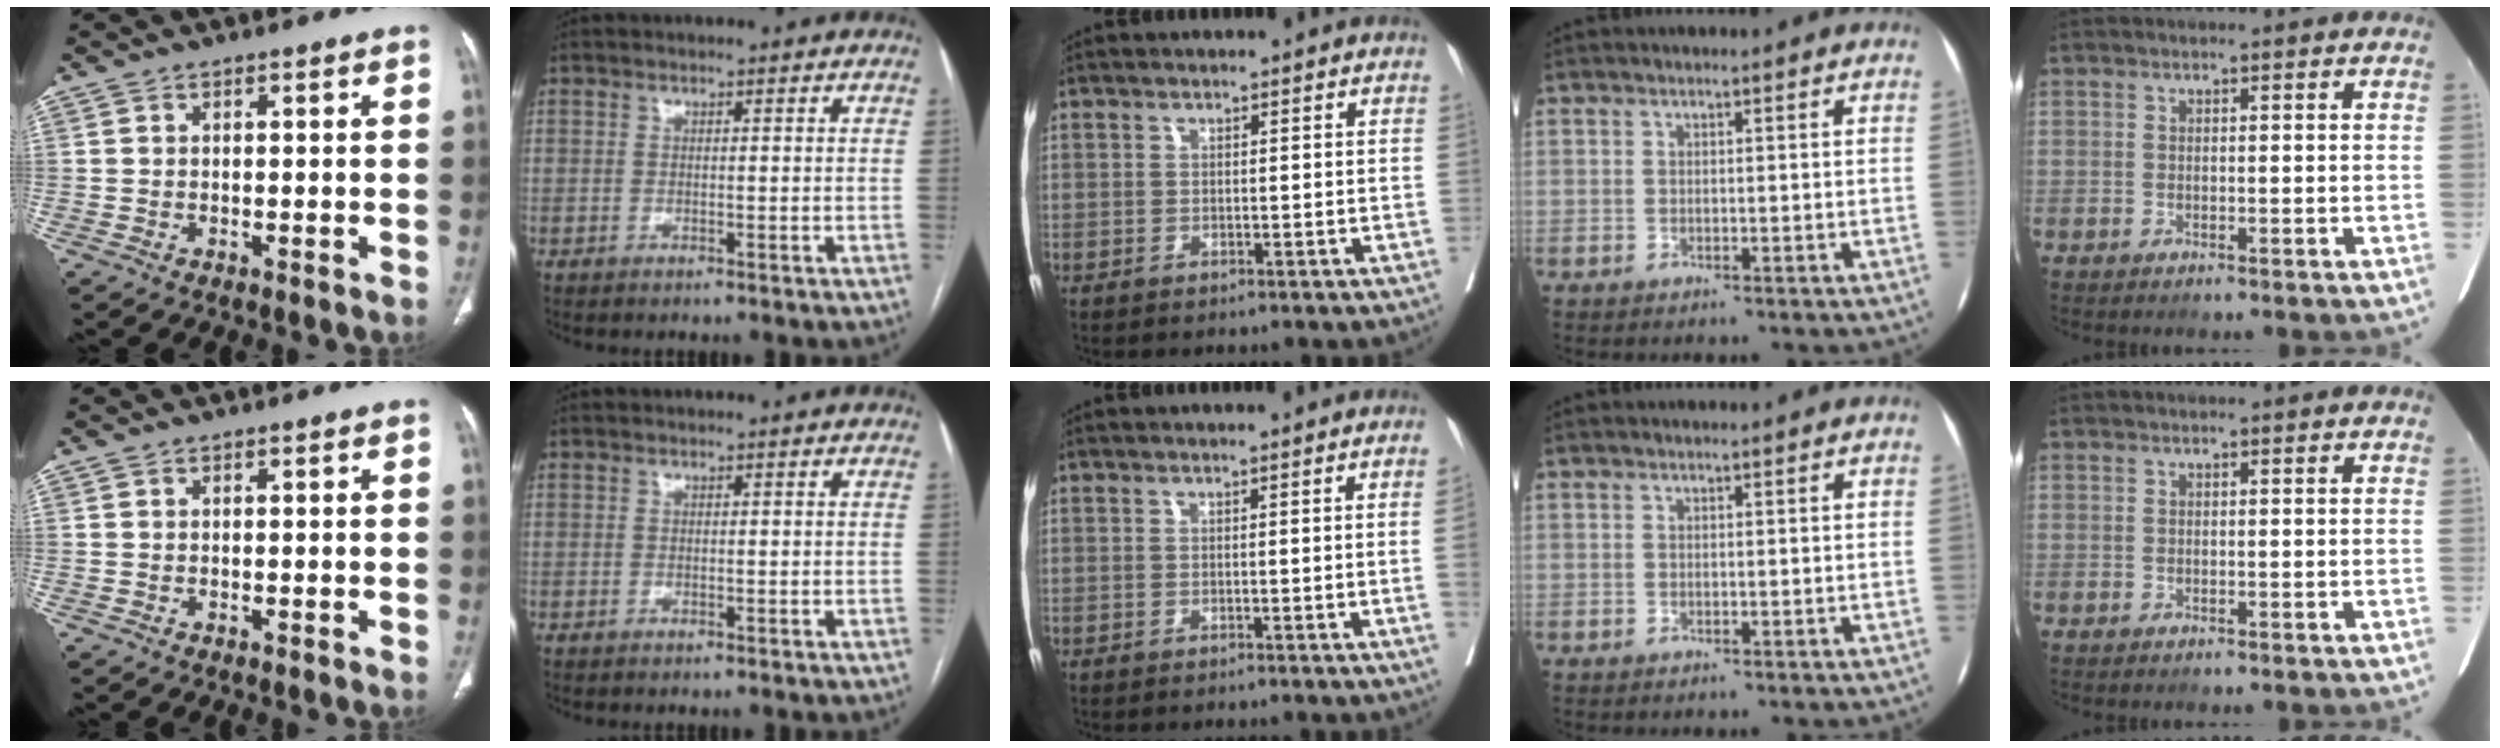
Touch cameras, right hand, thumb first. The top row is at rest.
{"middle": {"total": 1.7, "force": [-0.1, -0.7, 1.6], "torque": [-0.024, -0.002, 0.002]}}